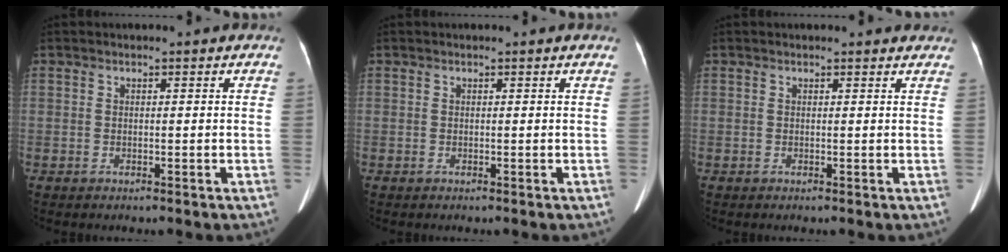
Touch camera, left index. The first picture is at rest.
{"total": 0.0}
{"total": 2.5, "force": [2.4, 0.5, 0.3], "torque": [-0.008, 0.004, 0.016]}